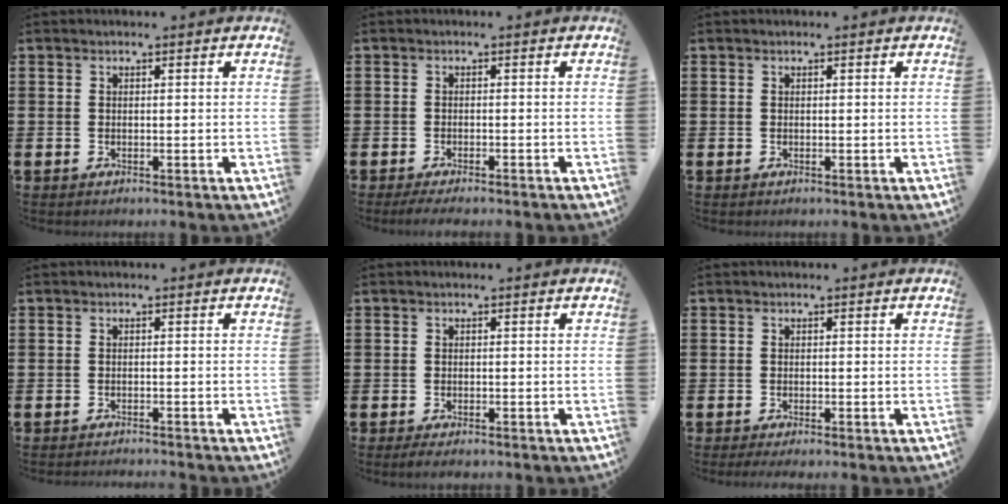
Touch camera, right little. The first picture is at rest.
{"total": 1.3, "force": [-1.0, 0.1, 0.7], "torque": [-0.012, -0.001, -0.019]}
{"total": 0.0}
{"total": 0.8, "force": [-0.8, -0.2, 0.0], "torque": [0.000, 0.000, -0.016]}
{"total": 0.9, "force": [-0.6, 0.3, 0.7], "torque": [-0.014, -0.002, -0.012]}
{"total": 0.7, "force": [-0.4, 0.0, 0.5], "torque": [-0.006, -0.003, -0.008]}